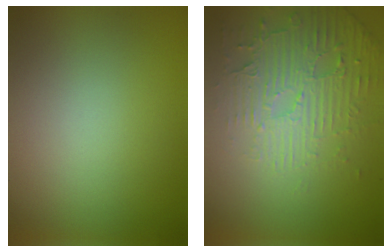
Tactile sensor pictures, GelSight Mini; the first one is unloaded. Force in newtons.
{"total": 5.9, "press": 3.7, "slide": 4.6}